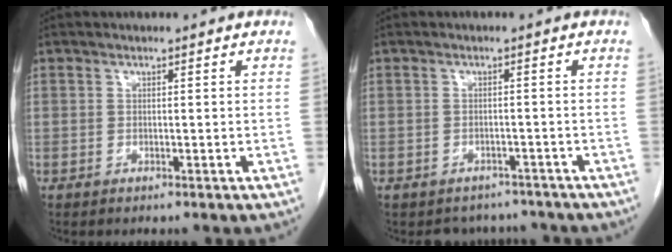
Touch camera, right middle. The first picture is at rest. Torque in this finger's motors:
{"motor_torque": [0.05, -0.02, 0.01, 0.01]}